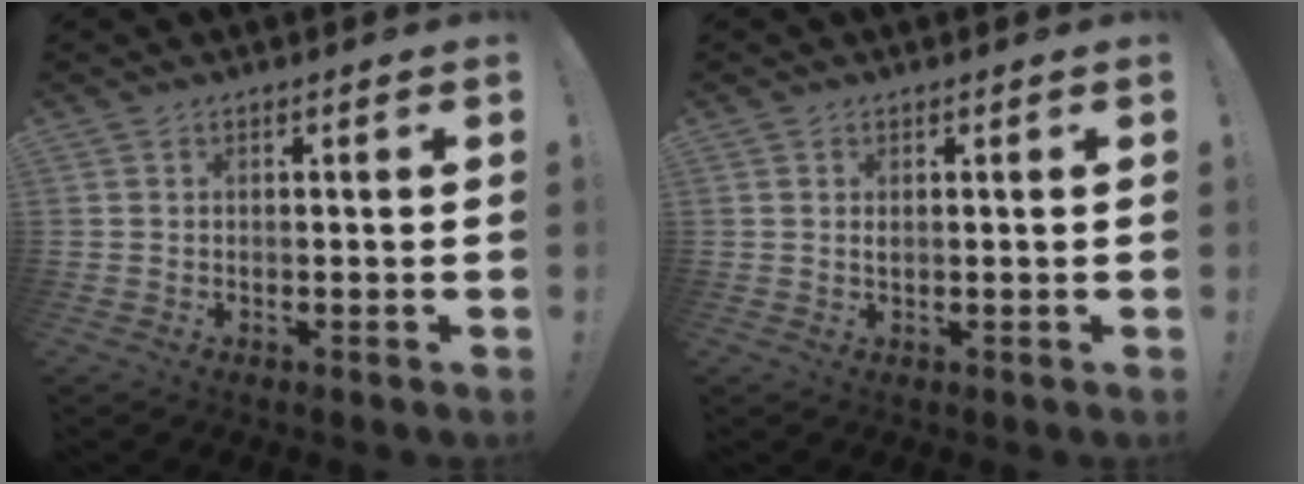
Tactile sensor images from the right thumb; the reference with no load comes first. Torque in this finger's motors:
{"motor_torque": [-0.13, 0.04, -0.05, 0.16, -0.03]}